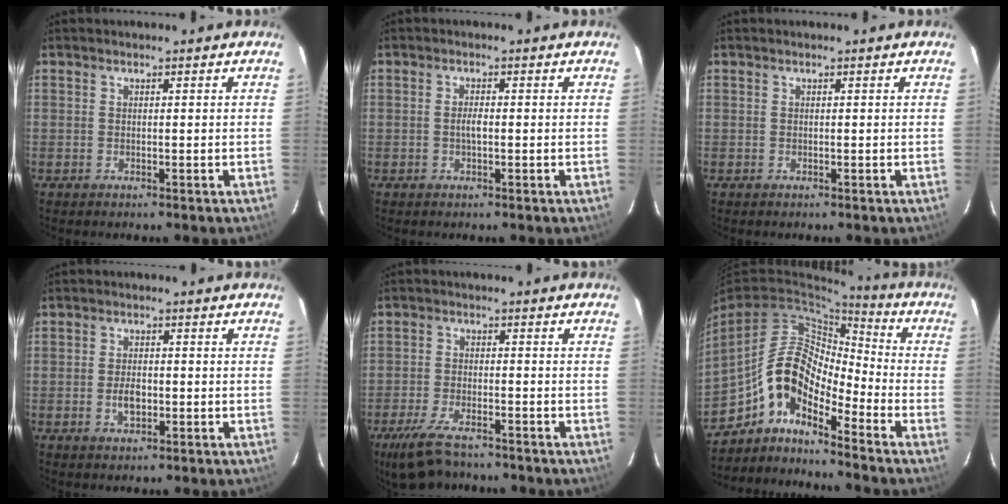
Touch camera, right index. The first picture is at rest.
{"total": 1.6, "force": [-0.3, 0.5, 1.5], "torque": [-0.030, 0.002, -0.007]}
{"total": 0.0}
{"total": 3.6, "force": [-0.9, 2.0, 2.8], "torque": [-0.054, 0.000, -0.013]}
{"total": 9.0, "force": [-7.0, 3.2, 4.7], "torque": [-0.121, -0.018, -0.127]}
{"total": 9.6, "force": [-6.7, 3.2, 6.1], "torque": [-0.110, 0.023, -0.142]}